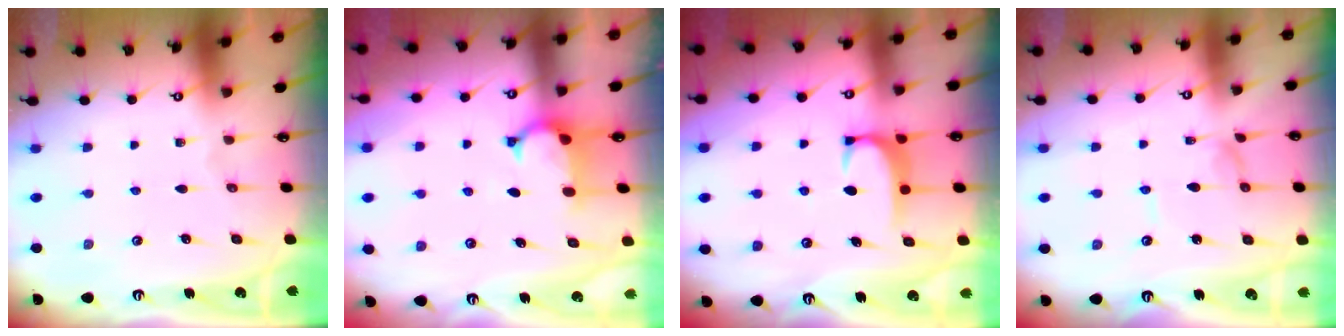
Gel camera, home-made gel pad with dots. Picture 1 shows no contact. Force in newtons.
{"total": 0.7, "press": 0.1, "slide": 0.7}
{"total": 1.8, "press": 1.8, "slide": 0.5}
{"total": 0.0}